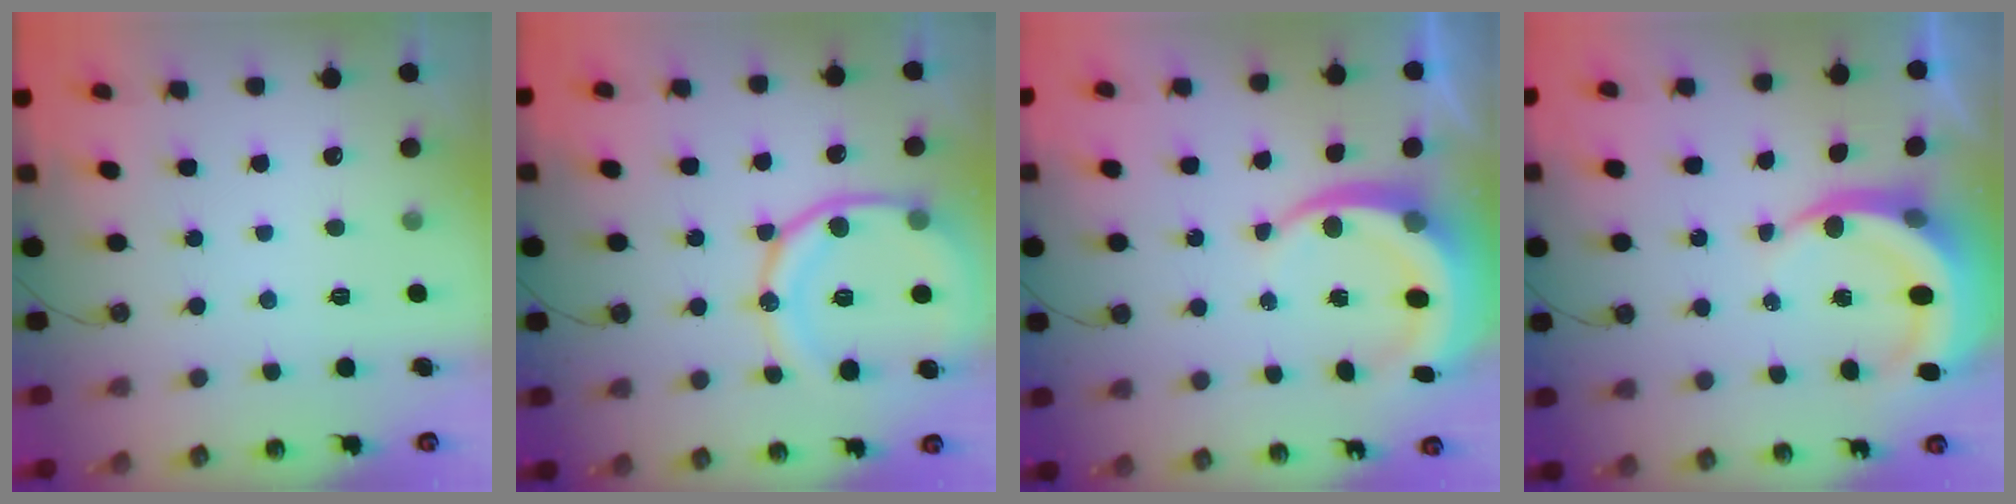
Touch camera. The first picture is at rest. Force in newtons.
{"total": 17.4, "press": 17.2, "slide": 2.1}
{"total": 9.5, "press": 9.2, "slide": 2.3}
{"total": 7.7, "press": 7.7, "slide": 1.1}